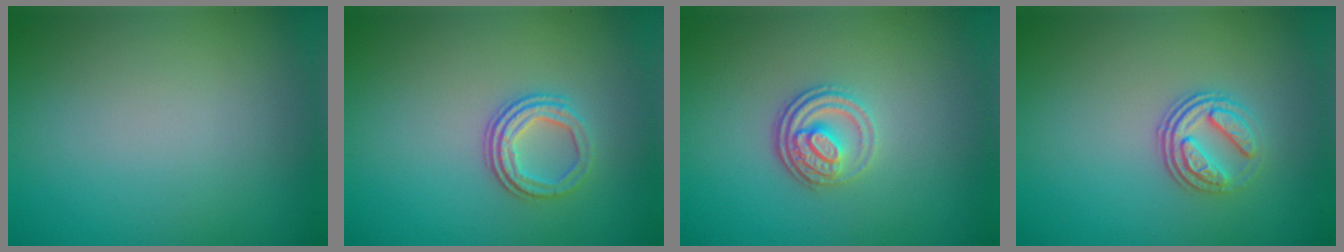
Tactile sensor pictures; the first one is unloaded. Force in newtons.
{"total": 2.9, "press": 2.3, "slide": 1.7}
{"total": 3.6, "press": 2.7, "slide": 2.3}
{"total": 3.1, "press": 2.4, "slide": 1.9}